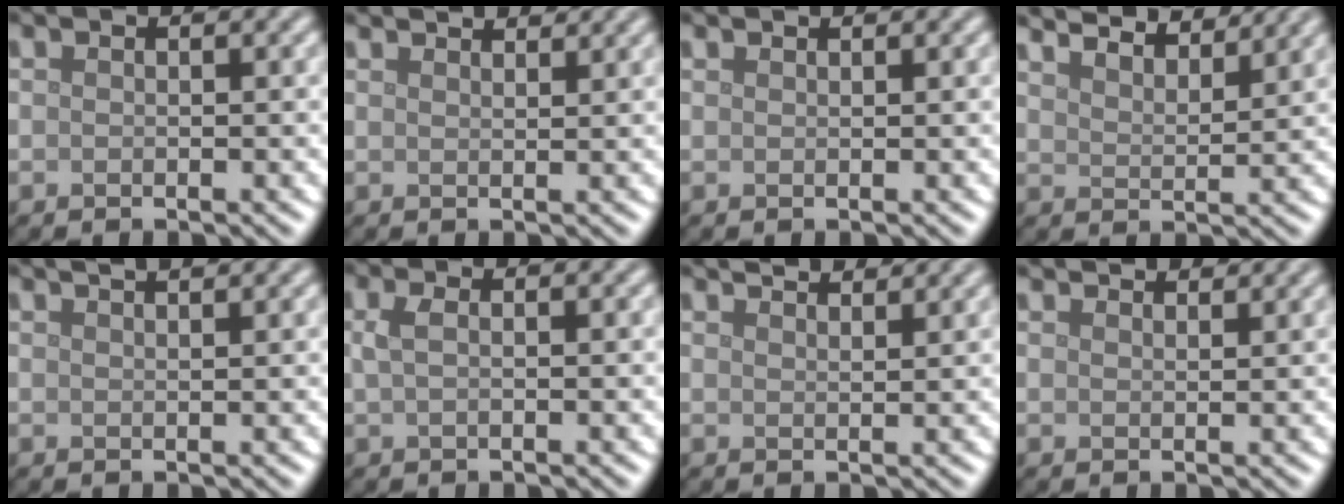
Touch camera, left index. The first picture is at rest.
{"total": 3.6, "force": [3.3, 0.8, 1.3], "torque": [-0.007, 0.010, 0.025]}
{"total": 0.9, "force": [0.8, 0.0, 0.1], "torque": [-0.004, -0.002, 0.012]}
{"total": 8.1, "force": [7.3, 1.7, 3.1], "torque": [-0.039, 0.015, 0.084]}
{"total": 3.8, "force": [2.8, 1.4, 2.2], "torque": [-0.004, 0.023, 0.005]}
{"total": 1.3, "force": [0.3, 0.5, 1.1], "torque": [-0.026, 0.004, 0.004]}
{"total": 3.9, "force": [3.6, 0.8, 1.5], "torque": [-0.005, 0.013, 0.030]}
{"total": 3.8, "force": [3.5, 0.6, 1.1], "torque": [-0.011, 0.005, 0.034]}